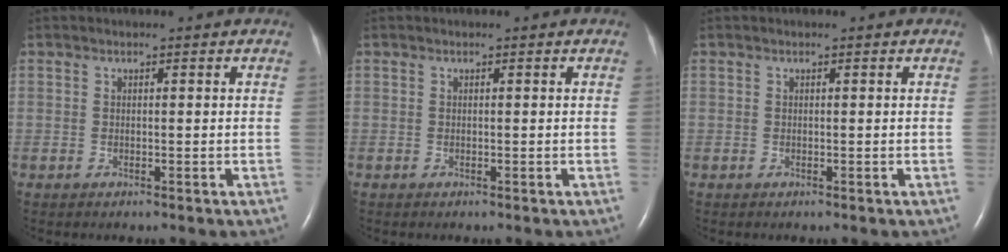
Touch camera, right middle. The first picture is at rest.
{"total": 0.0}
{"total": 0.0}